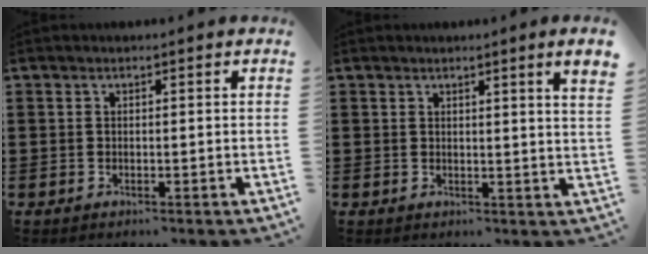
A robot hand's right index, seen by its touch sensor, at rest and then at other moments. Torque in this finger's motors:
{"motor_torque": [-0.08, 0.20, 0.18, 0.01]}